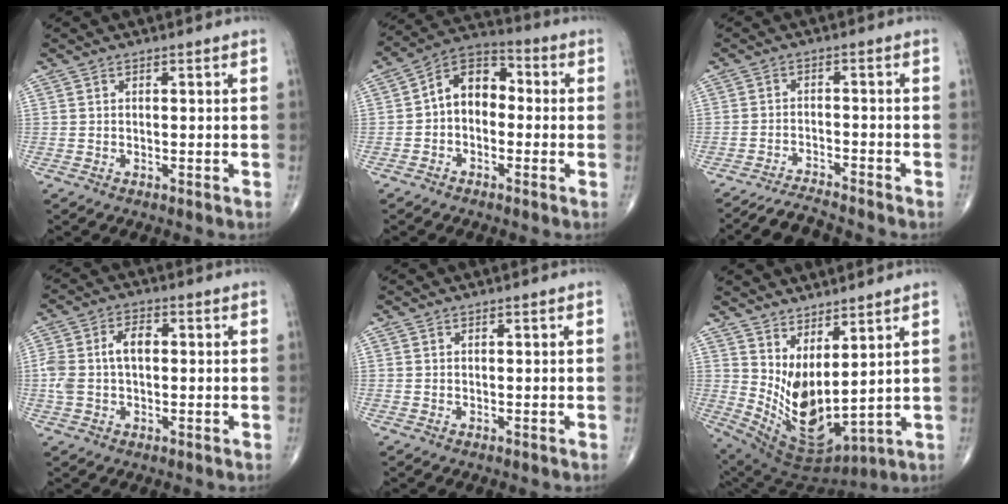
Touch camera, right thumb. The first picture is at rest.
{"total": 9.3, "force": [-0.5, 6.6, 6.6], "torque": [-0.078, 0.034, -0.028]}
{"total": 4.6, "force": [-4.6, -0.6, 0.1], "torque": [-0.021, 0.020, -0.081]}
{"total": 7.4, "force": [0.4, 4.4, 5.9], "torque": [-0.130, 0.024, 0.008]}
{"total": 0.0}
{"total": 13.7, "force": [4.3, 5.7, 11.7], "torque": [-0.212, -0.048, 0.108]}